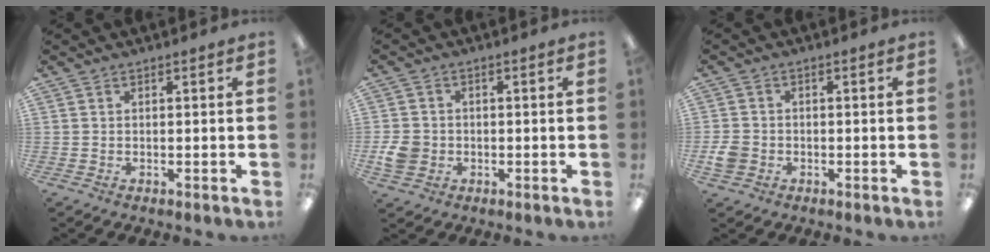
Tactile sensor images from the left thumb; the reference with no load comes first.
{"total": 5.3, "force": [-1.2, 4.6, 2.3], "torque": [-0.043, 0.005, -0.021]}
{"total": 3.6, "force": [-1.2, 3.1, 1.5], "torque": [-0.029, 0.006, -0.022]}